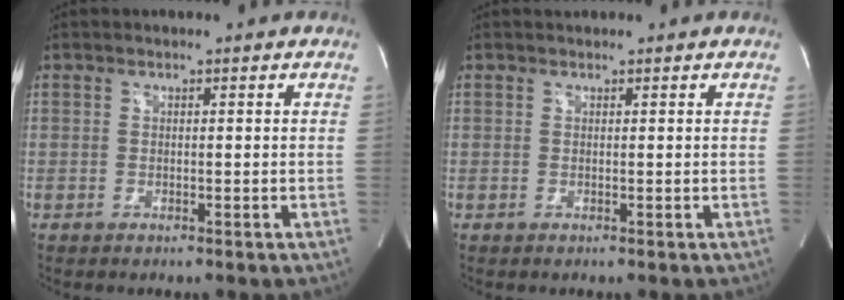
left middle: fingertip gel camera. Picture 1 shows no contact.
{"total": 0.5, "force": [0.5, 0.1, 0.0], "torque": [-0.009, 0.011, 0.012]}